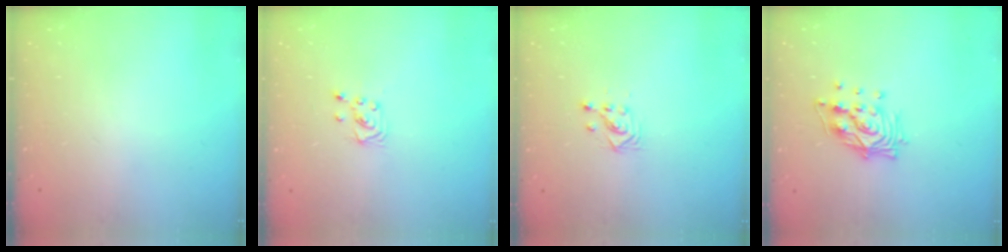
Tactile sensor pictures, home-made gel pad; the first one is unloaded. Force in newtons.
{"total": 2.0, "press": 2.0, "slide": 0.2}
{"total": 3.0, "press": 3.0, "slide": 0.1}
{"total": 13.1, "press": 13.0, "slide": 1.2}